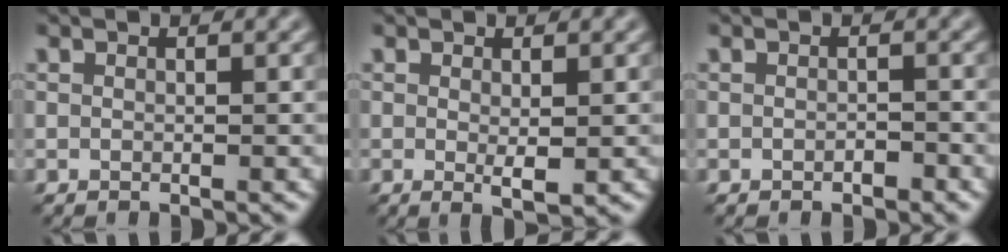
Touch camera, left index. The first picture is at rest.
{"total": 1.5, "force": [0.2, 0.3, 1.5], "torque": [-0.023, -0.007, 0.004]}
{"total": 0.8, "force": [-0.5, 0.4, 0.5], "torque": [-0.007, -0.001, -0.007]}